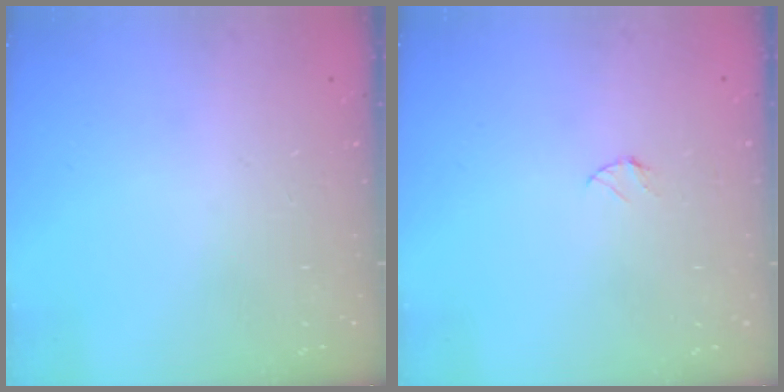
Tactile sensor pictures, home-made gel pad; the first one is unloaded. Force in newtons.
{"total": 3.4, "press": 3.4, "slide": 0.4}